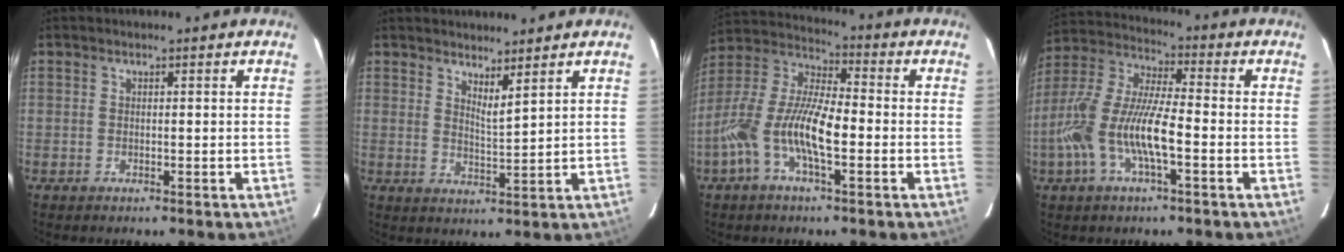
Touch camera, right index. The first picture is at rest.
{"total": 3.8, "force": [3.2, 0.0, 2.1], "torque": [-0.037, -0.010, 0.048]}
{"total": 13.6, "force": [-4.0, 4.1, 12.3], "torque": [-0.252, 0.002, -0.081]}
{"total": 14.4, "force": [-4.3, 3.7, 13.2], "torque": [-0.277, -0.002, -0.085]}